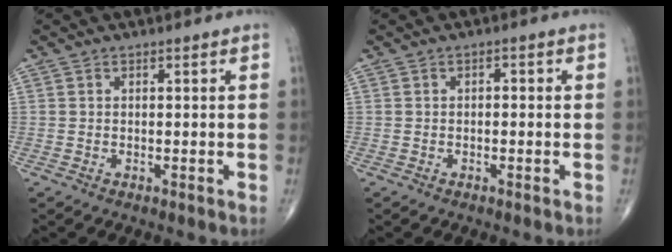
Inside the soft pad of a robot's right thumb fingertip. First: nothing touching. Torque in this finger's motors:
{"motor_torque": [-0.43, -0.13, 0.09, 0.26, 0.03]}